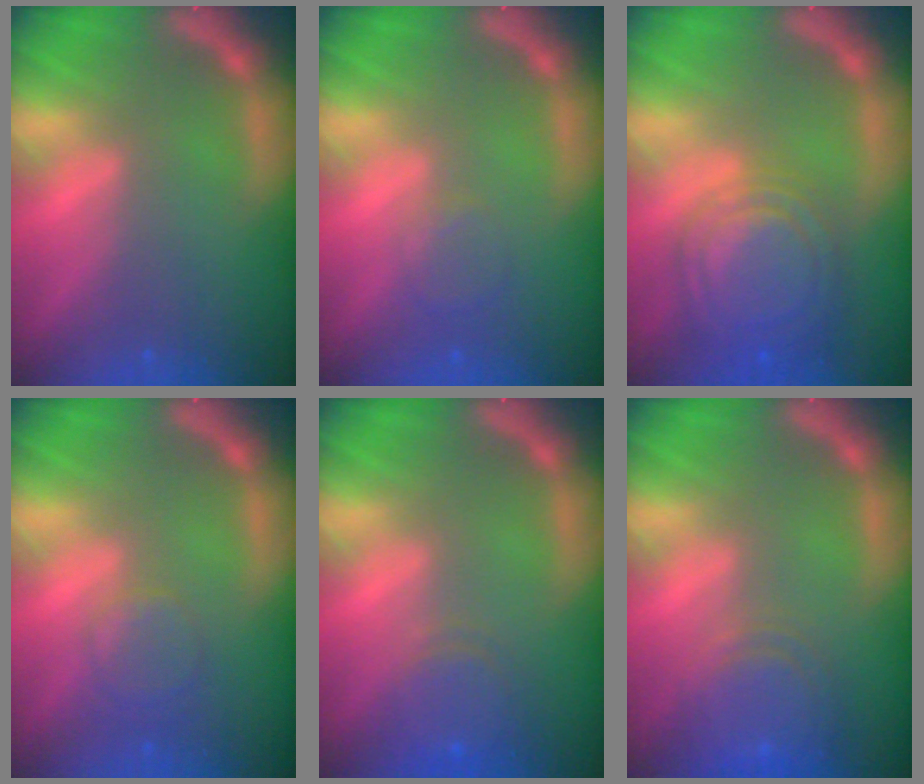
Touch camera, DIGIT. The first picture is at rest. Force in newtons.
{"total": 2.0}
{"total": 9.5}
{"total": 2.9}
{"total": 4.0}
{"total": 6.5}